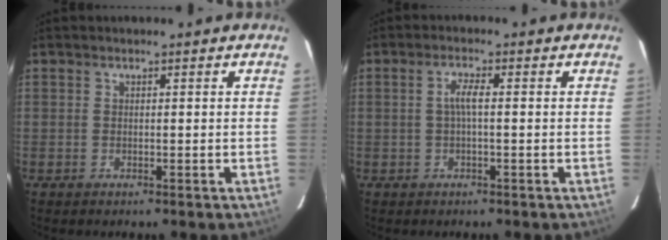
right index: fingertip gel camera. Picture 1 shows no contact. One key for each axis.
{"total": 2.2, "fx": 0.1, "fy": -0.1, "fz": 2.2, "tx": -0.044, "ty": 0.003, "tz": 0.000}